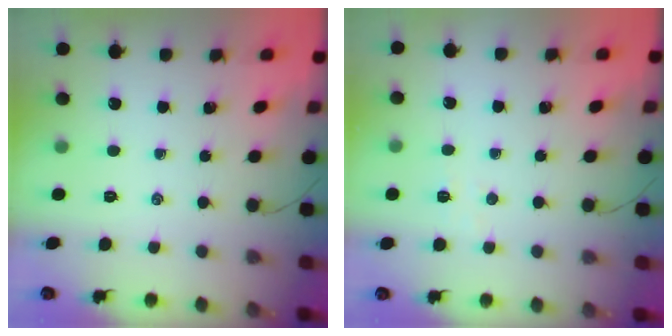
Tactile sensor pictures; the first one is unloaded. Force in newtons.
{"total": 2.8, "press": 2.7, "slide": 0.8}